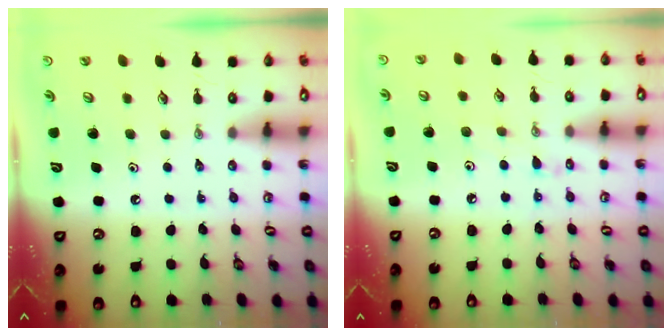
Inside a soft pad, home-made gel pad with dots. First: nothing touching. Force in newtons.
{"total": 4.9, "press": 4.9, "slide": 0.5}